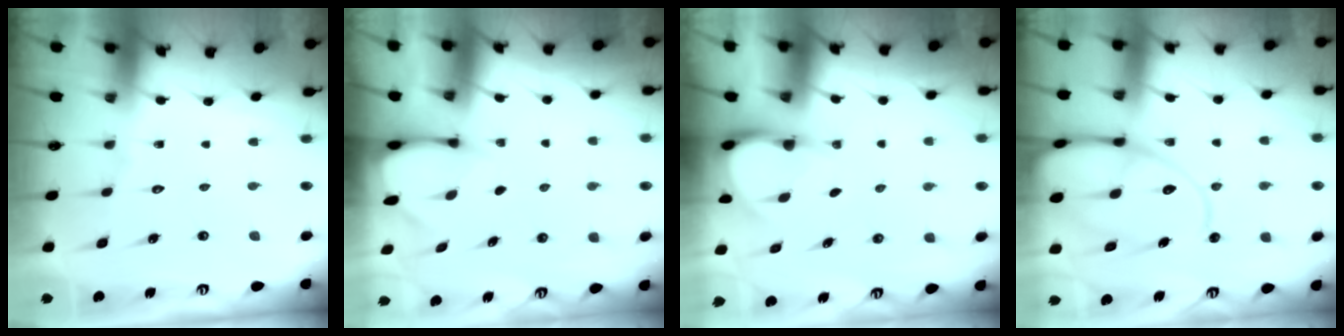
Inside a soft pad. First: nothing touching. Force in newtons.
{"total": 2.4, "press": 2.3, "slide": 0.3}
{"total": 3.7, "press": 3.6, "slide": 0.4}
{"total": 18.3, "press": 18.2, "slide": 2.0}